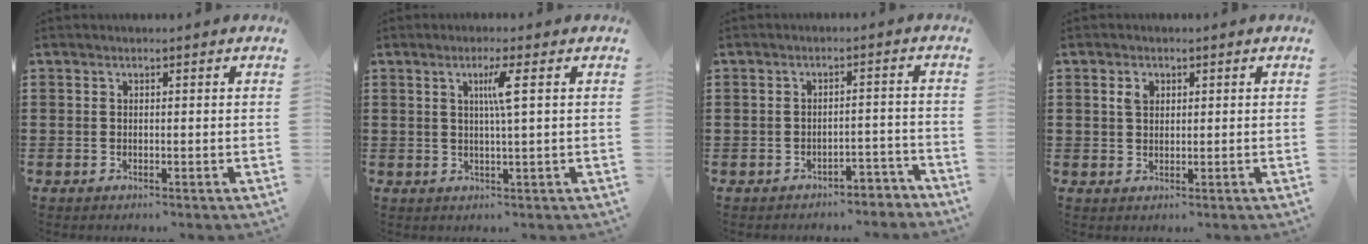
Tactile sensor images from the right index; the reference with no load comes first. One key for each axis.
{"total": 3.7, "fx": 1.0, "fy": -0.5, "fz": 3.6, "tx": -0.070, "ty": -0.003, "tz": 0.012}
{"total": 2.9, "fx": -2.8, "fy": 0.6, "fz": 0.3, "tx": -0.011, "ty": 0.005, "tz": -0.060}
{"total": 2.1, "fx": 0.8, "fy": 1.4, "fz": 1.3, "tx": -0.030, "ty": 0.005, "tz": 0.016}